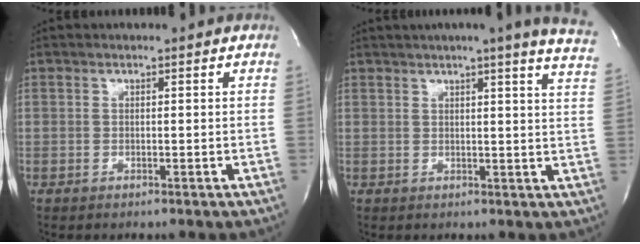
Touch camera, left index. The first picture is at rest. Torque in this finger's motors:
{"motor_torque": [-0.20, -0.30, 0.55, 0.12]}